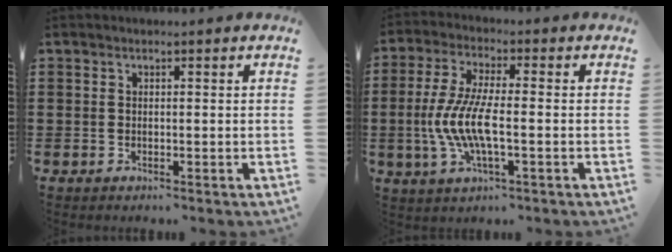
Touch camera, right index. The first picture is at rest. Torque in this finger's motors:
{"motor_torque": [2.14, 0.00, 0.55, 0.21]}